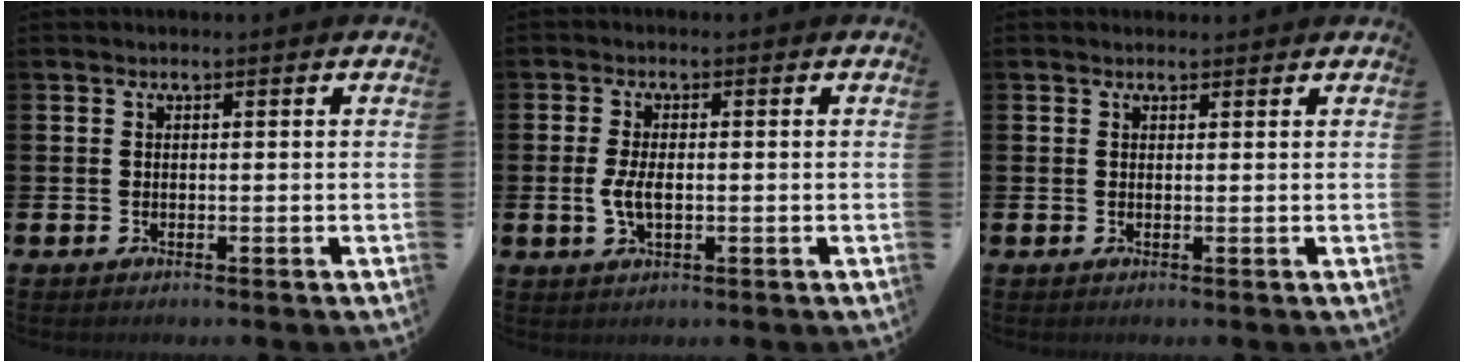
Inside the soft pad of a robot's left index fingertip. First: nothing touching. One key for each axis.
{"total": 3.4, "fx": -0.2, "fy": 1.6, "fz": 3.0, "tx": -0.064, "ty": 0.002, "tz": -0.008}
{"total": 0.7, "fx": 0.6, "fy": 0.3, "fz": 0.1, "tx": 0.006, "ty": 0.000, "tz": 0.009}